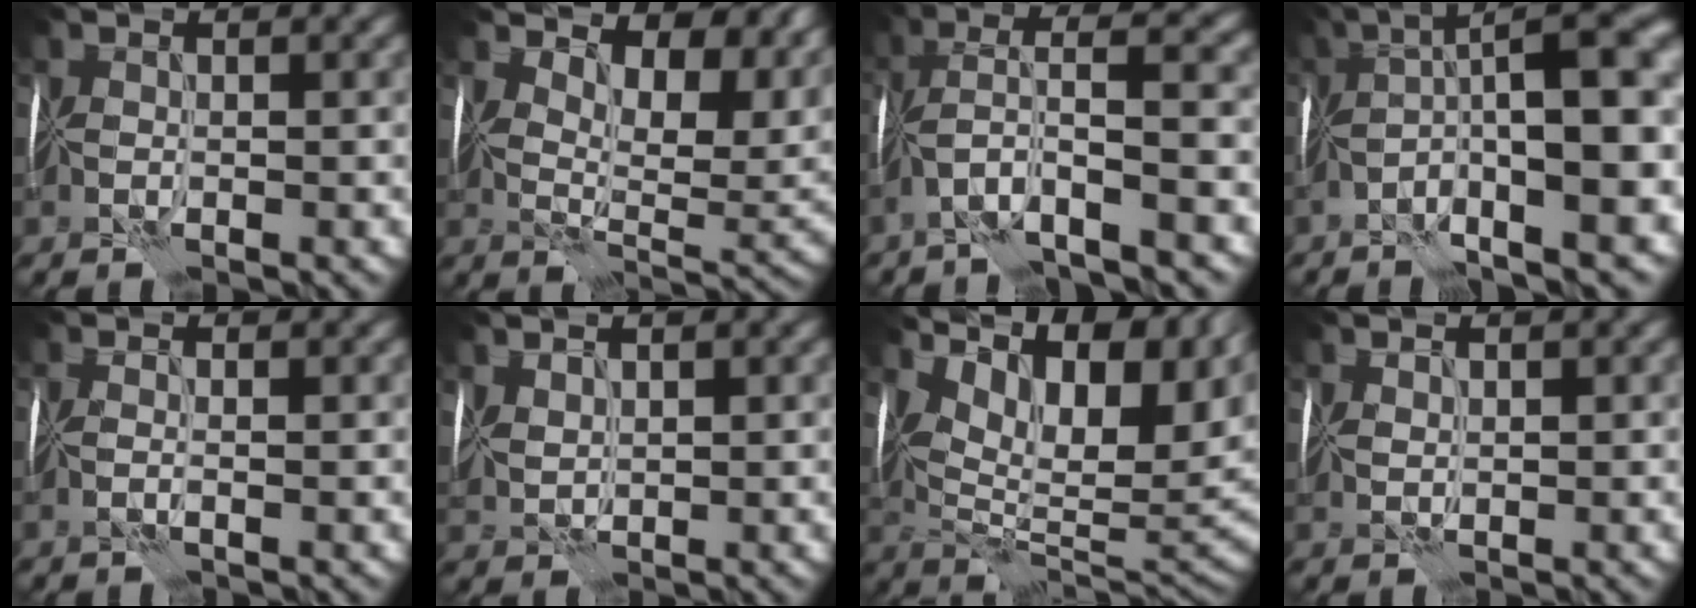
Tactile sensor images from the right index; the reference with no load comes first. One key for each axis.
{"total": 10.4, "fx": 6.1, "fy": 4.8, "fz": 6.9, "tx": -0.103, "ty": -0.003, "tz": 0.107}
{"total": 6.5, "fx": -2.5, "fy": 1.2, "fz": 5.8, "tx": -0.111, "ty": 0.022, "tz": -0.057}
{"total": 12.5, "fx": -2.5, "fy": 3.5, "fz": 11.8, "tx": -0.183, "ty": 0.028, "tz": -0.038}
{"total": 0.0}
{"total": 2.2, "fx": 1.7, "fy": 1.1, "fz": 0.7, "tx": -0.021, "ty": 0.006, "tz": 0.037}
{"total": 16.2, "fx": 7.1, "fy": 7.9, "fz": 12.2, "tx": -0.186, "ty": 0.027, "tz": 0.134}
{"total": 1.0, "fx": 0.9, "fy": 0.2, "fz": -0.4, "tx": 0.001, "ty": 0.004, "tz": 0.017}